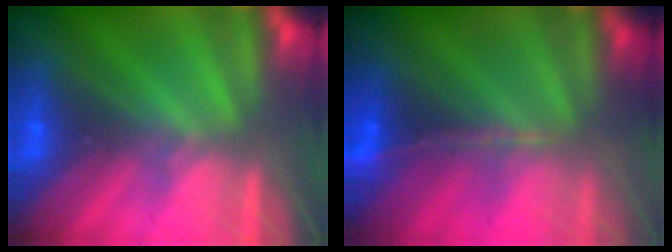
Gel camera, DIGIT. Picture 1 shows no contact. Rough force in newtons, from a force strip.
{"total": 1.1}